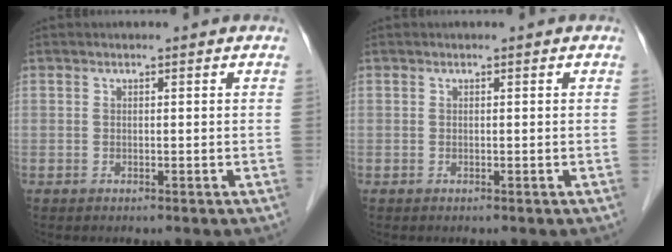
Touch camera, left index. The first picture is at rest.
{"total": 0.0}